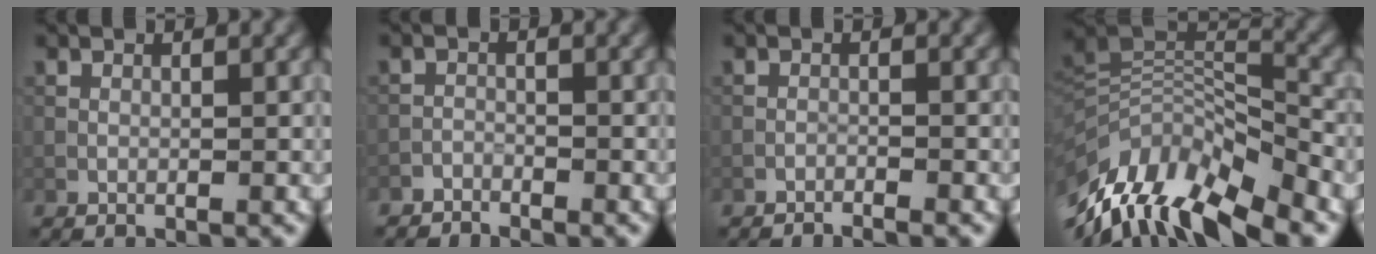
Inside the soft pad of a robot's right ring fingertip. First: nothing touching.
{"total": 1.8, "force": [-1.8, 0.5, -0.1], "torque": [0.006, 0.000, -0.038]}
{"total": 1.5, "force": [-1.5, -0.1, 0.3], "torque": [-0.012, 0.002, -0.029]}
{"total": 13.1, "force": [-8.1, 4.9, 9.0], "torque": [-0.179, 0.020, -0.146]}